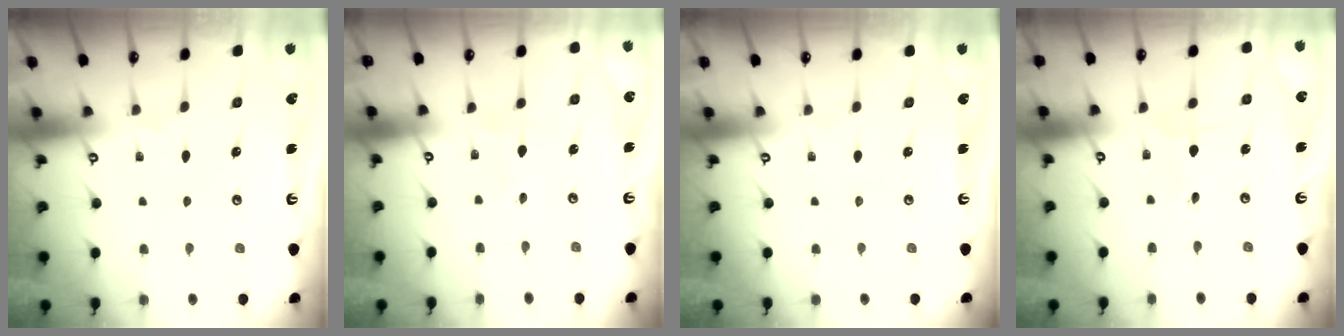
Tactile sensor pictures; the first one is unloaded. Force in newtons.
{"total": 2.3, "press": 2.3, "slide": 0.3}
{"total": 0.0}
{"total": 1.8, "press": 1.8, "slide": 0.2}